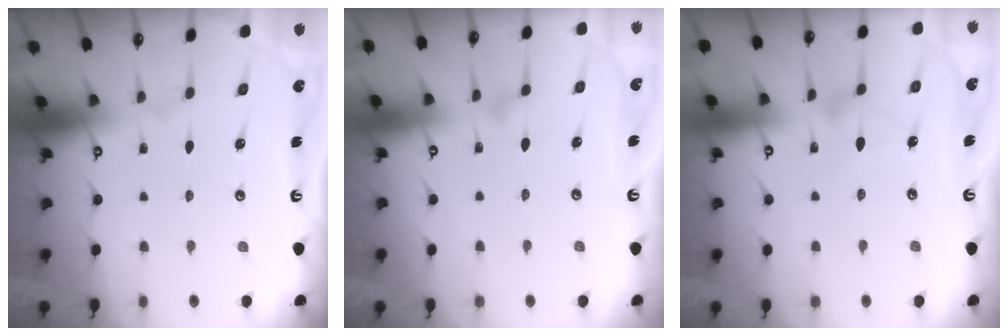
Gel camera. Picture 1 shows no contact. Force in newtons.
{"total": 8.0, "press": 8.0, "slide": 0.4}
{"total": 7.8, "press": 7.8, "slide": 0.5}